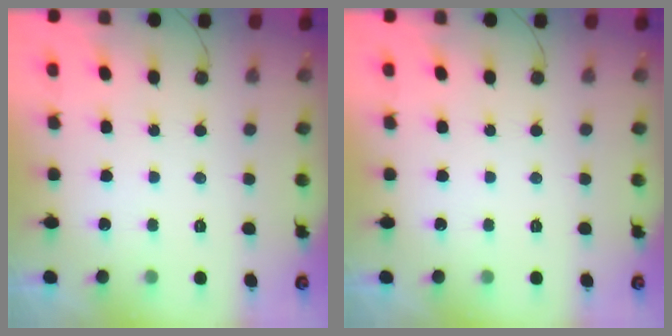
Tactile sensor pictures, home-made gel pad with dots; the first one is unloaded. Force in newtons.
{"total": 0.0}